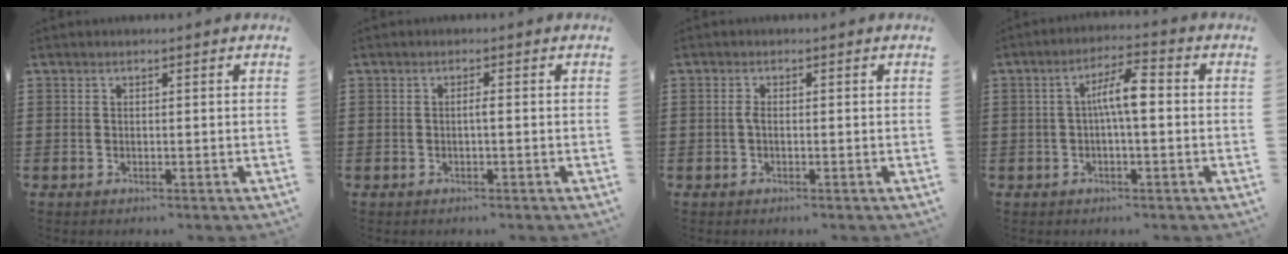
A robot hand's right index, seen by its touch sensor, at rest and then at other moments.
{"total": 0.9, "force": [-0.3, -0.1, 0.9], "torque": [-0.016, -0.005, -0.005]}
{"total": 1.3, "force": [-0.3, 0.4, 1.2], "torque": [-0.038, -0.005, -0.011]}
{"total": 6.0, "force": [0.0, 1.4, 5.9], "torque": [-0.117, 0.010, -0.007]}